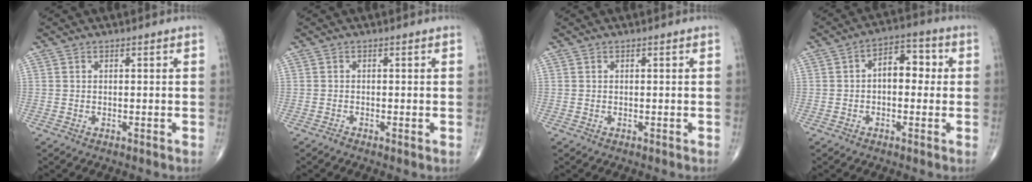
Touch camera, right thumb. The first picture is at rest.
{"total": 0.6, "force": [-0.4, 0.1, 0.5], "torque": [-0.013, -0.003, -0.013]}
{"total": 0.0}
{"total": 7.1, "force": [0.4, 4.4, 5.6], "torque": [-0.054, 0.026, -0.005]}